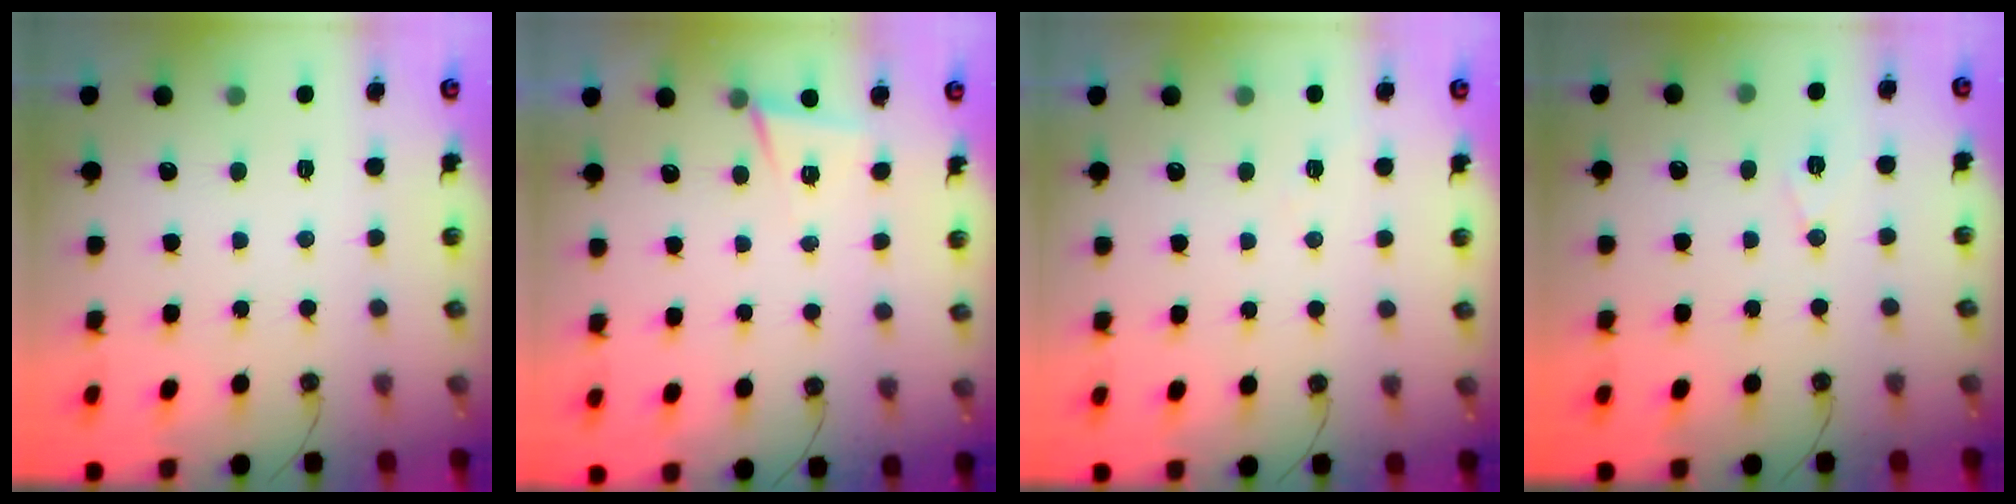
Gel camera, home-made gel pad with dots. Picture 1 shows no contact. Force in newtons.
{"total": 4.5, "press": 2.3, "slide": 3.8}
{"total": 5.1, "press": 3.8, "slide": 3.3}
{"total": 6.7, "press": 4.9, "slide": 4.6}